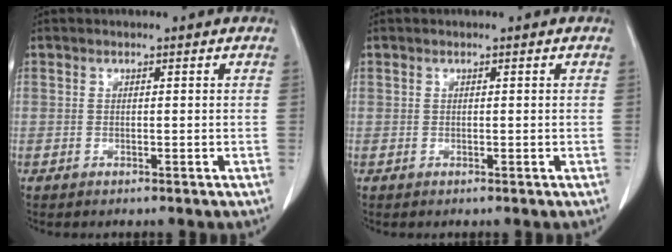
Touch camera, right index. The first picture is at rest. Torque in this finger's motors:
{"motor_torque": [-0.06, 0.08, -0.03, 0.00]}